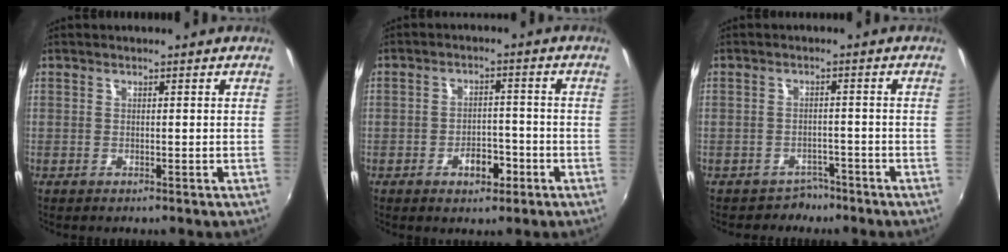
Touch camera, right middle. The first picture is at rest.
{"total": 4.8, "force": [-2.6, 2.8, 3.0], "torque": [-0.052, 0.003, -0.034]}
{"total": 3.6, "force": [-2.9, 2.2, -0.1], "torque": [-0.002, 0.007, -0.044]}